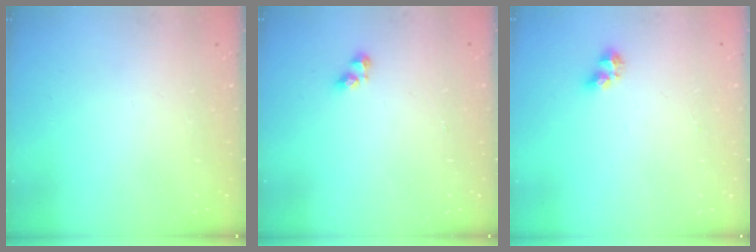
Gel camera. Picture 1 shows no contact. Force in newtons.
{"total": 2.8, "press": 2.8, "slide": 0.3}
{"total": 4.9, "press": 4.9, "slide": 0.5}